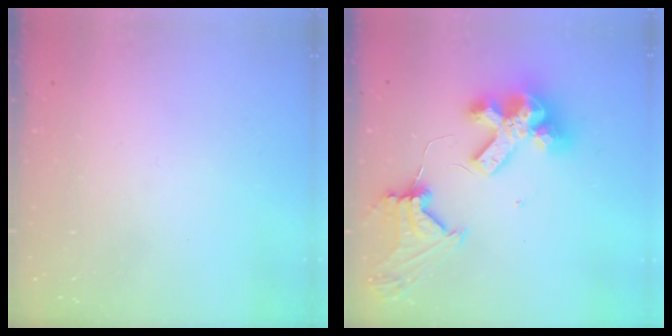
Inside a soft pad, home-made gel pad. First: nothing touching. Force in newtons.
{"total": 15.9, "press": 15.8, "slide": 1.6}